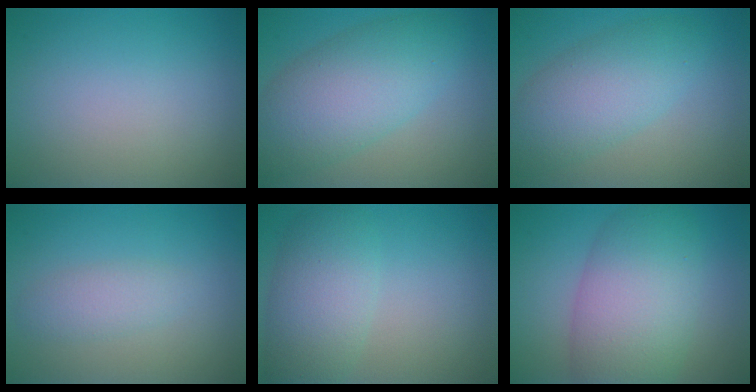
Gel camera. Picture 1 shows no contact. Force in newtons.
{"total": 7.5, "press": 7.5, "slide": 0.3}
{"total": 5.8, "press": 5.8, "slide": 0.1}
{"total": 2.0, "press": 2.0, "slide": 0.1}
{"total": 5.0, "press": 5.0, "slide": 0.4}
{"total": 8.6, "press": 8.6, "slide": 0.3}